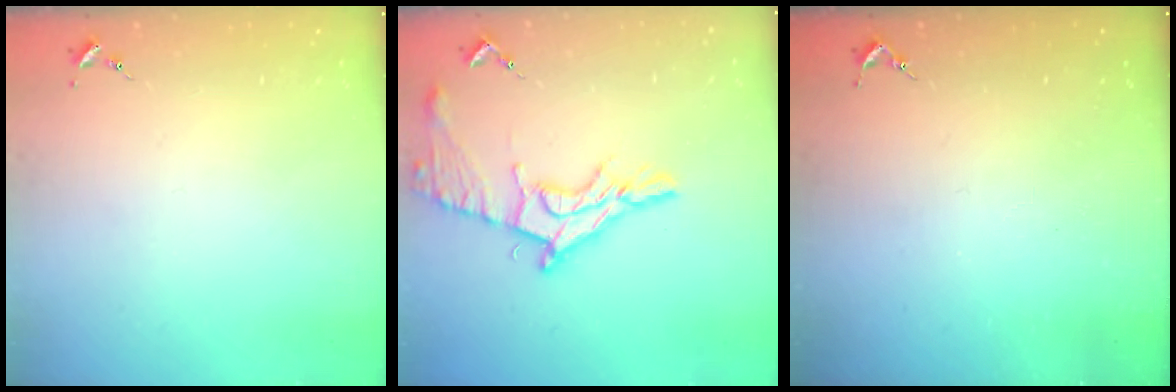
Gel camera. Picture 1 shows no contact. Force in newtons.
{"total": 15.4, "press": 15.3, "slide": 1.3}
{"total": 2.5, "press": 2.5, "slide": 0.3}